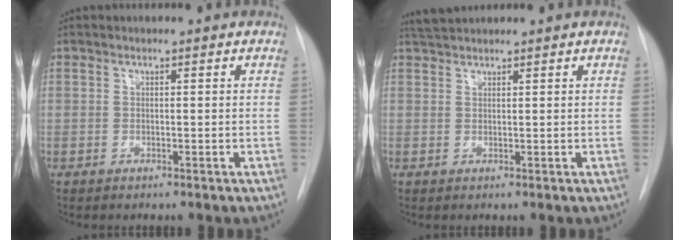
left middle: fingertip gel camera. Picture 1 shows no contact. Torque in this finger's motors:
{"motor_torque": [0.09, -0.11, -0.03, 0.01]}